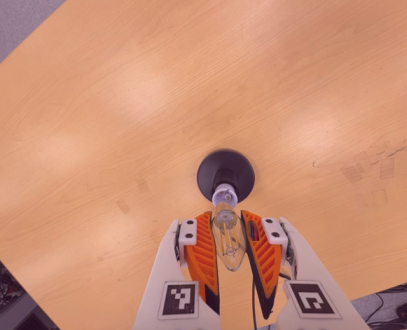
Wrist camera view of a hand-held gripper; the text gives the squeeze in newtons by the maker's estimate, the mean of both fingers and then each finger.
{"total": 18.5, "left": 19.7, "right": 17.2}